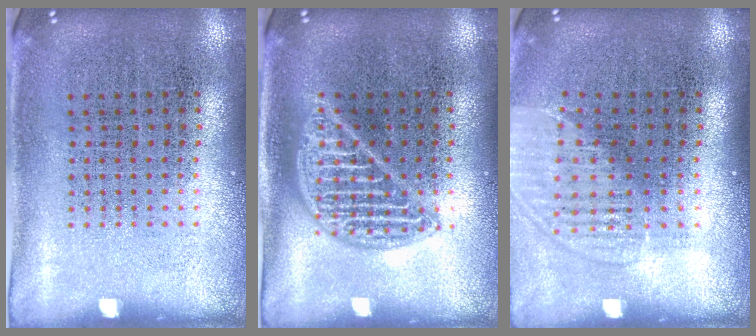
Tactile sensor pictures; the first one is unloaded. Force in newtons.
{"total": 2.1, "press": 2.1, "slide": 0.2}
{"total": 1.5, "press": 1.3, "slide": 0.6}